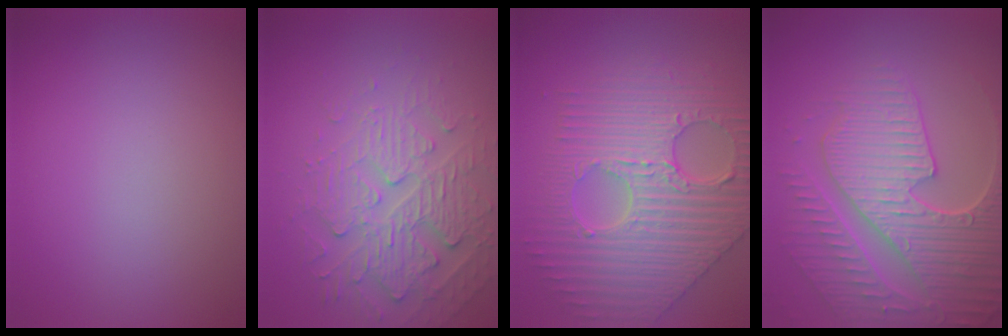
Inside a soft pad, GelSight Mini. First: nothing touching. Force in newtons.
{"total": 4.4, "press": 3.9, "slide": 2.1}
{"total": 9.6, "press": 6.9, "slide": 6.7}
{"total": 8.7, "press": 6.2, "slide": 6.1}